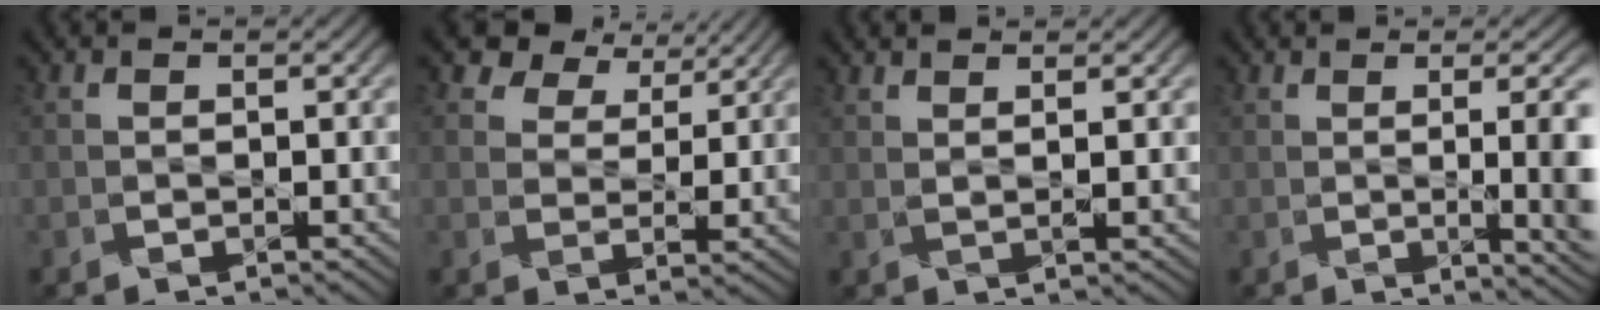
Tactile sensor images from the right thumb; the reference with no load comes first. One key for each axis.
{"total": 6.5, "fx": 5.2, "fy": 3.2, "fz": 2.2, "tx": -0.042, "ty": 0.010, "tz": 0.087}
{"total": 2.2, "fx": 2.0, "fy": -0.9, "fz": 0.6, "tx": -0.017, "ty": 0.010, "tz": 0.041}
{"total": 8.5, "fx": 0.0, "fy": 2.2, "fz": 8.2, "tx": -0.076, "ty": 0.017, "tz": 0.009}